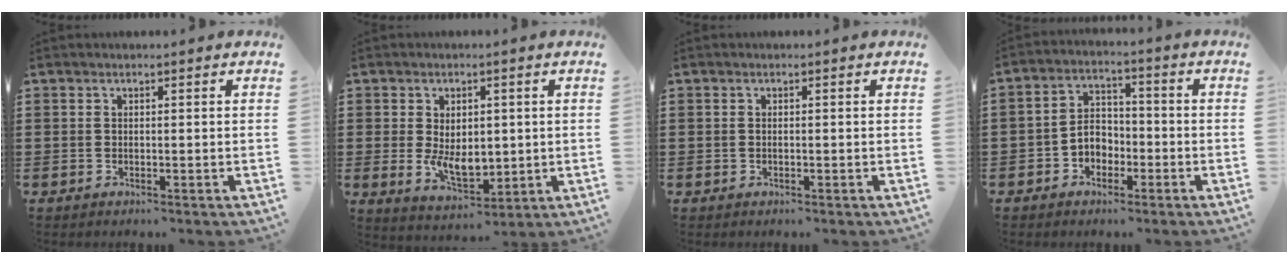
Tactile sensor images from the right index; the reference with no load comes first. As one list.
[{"total": 6.0, "force": [-0.1, 3.9, 4.5], "torque": [-0.075, 0.002, -0.004]}, {"total": 0.0}, {"total": 4.2, "force": [-2.0, 3.0, 2.1], "torque": [-0.047, 0.006, -0.039]}]